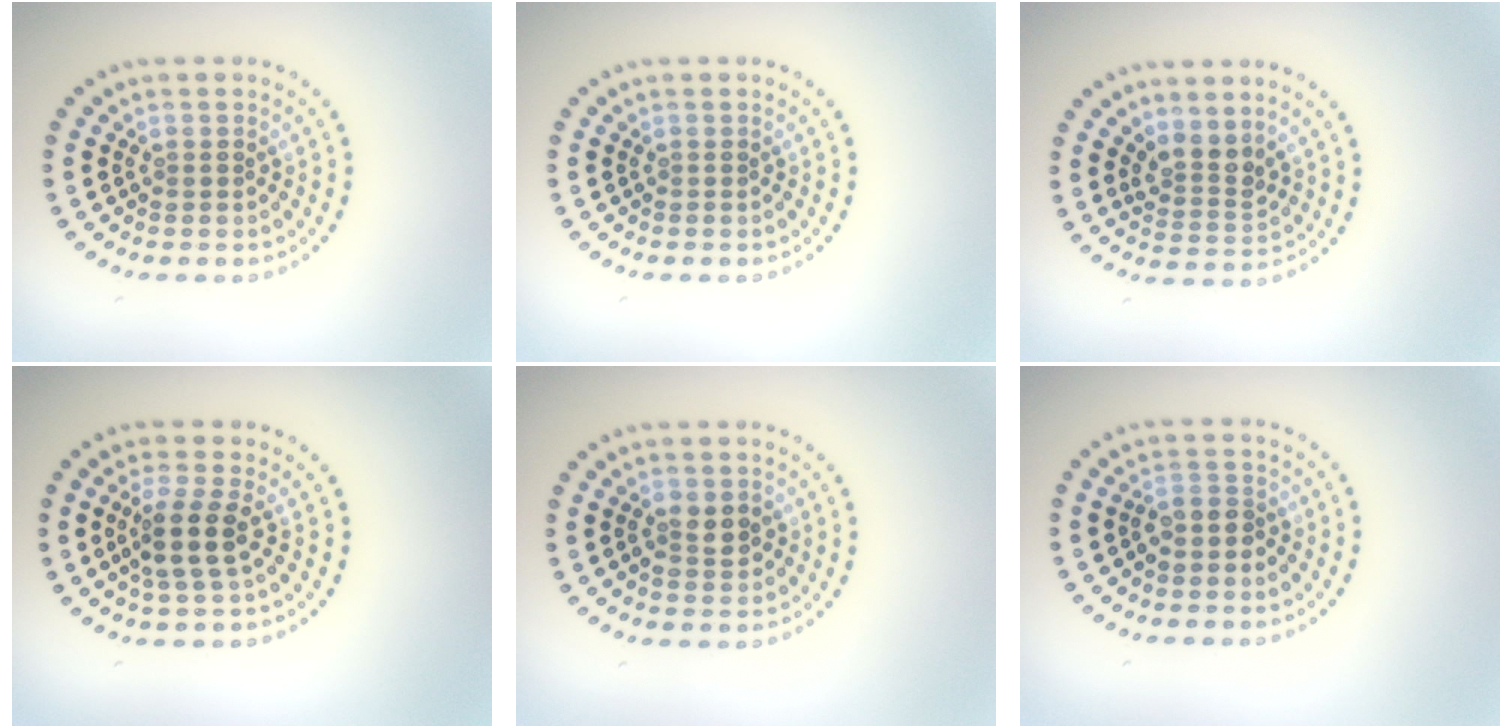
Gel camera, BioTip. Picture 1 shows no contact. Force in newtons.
{"total": 0.0}
{"total": 2.6, "press": 2.0, "slide": 1.7}
{"total": 3.2, "press": 2.7, "slide": 1.8}
{"total": 2.1, "press": 2.1, "slide": 0.2}
{"total": 1.7, "press": 1.4, "slide": 0.9}